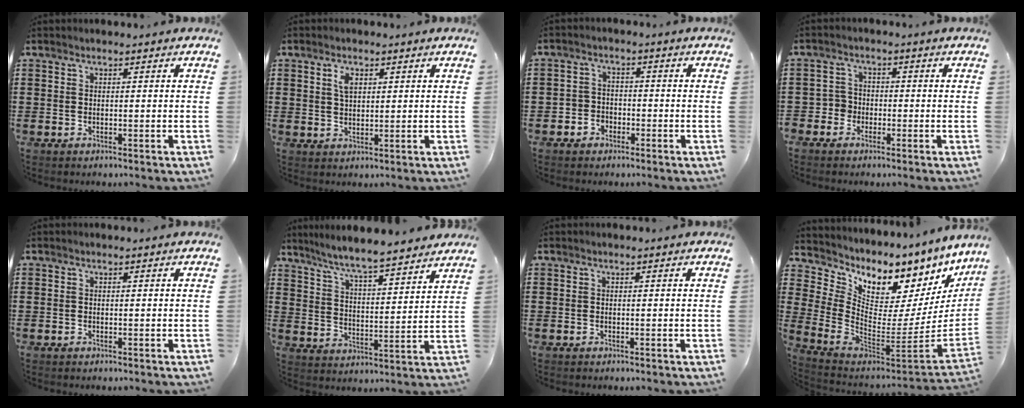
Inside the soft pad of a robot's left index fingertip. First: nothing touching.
{"total": 2.7, "force": [1.3, 1.4, 1.9], "torque": [-0.043, 0.005, 0.024]}
{"total": 2.7, "force": [-1.9, 1.9, 0.1], "torque": [-0.010, 0.006, -0.043]}
{"total": 2.7, "force": [-1.7, 2.2, 0.2], "torque": [-0.016, 0.004, -0.039]}
{"total": 0.0}
{"total": 6.2, "force": [5.8, 0.0, 2.1], "torque": [-0.067, -0.038, 0.098]}
{"total": 0.0}
{"total": 5.0, "force": [4.4, 2.2, 0.9], "torque": [-0.054, -0.082, 0.068]}